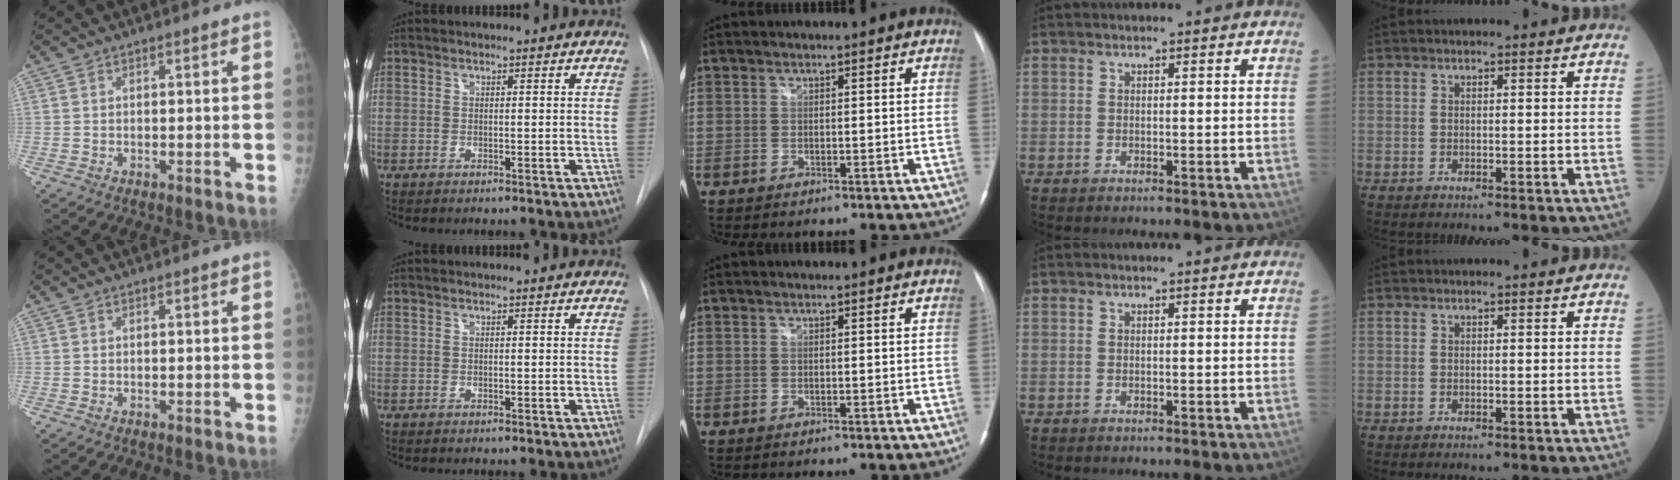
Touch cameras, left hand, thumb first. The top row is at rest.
{}